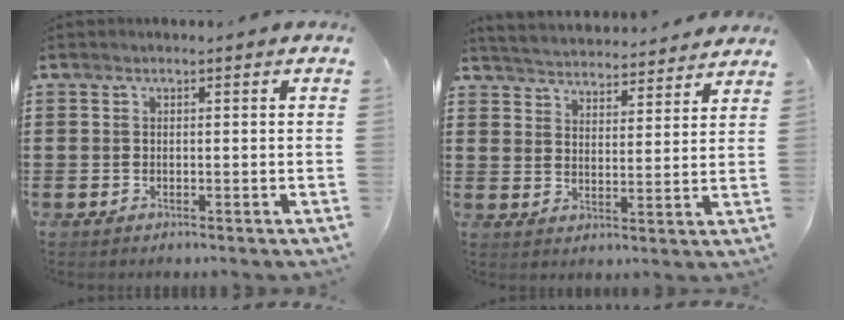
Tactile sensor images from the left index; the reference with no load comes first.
{"total": 4.2, "force": [4.2, -0.3, -0.3], "torque": [-0.015, -0.032, 0.070]}